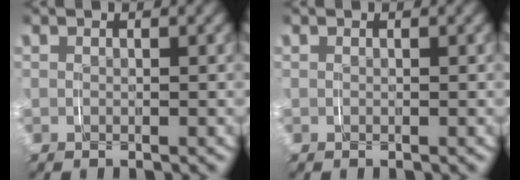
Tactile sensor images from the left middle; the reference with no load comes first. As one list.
[{"total": 0.0}]